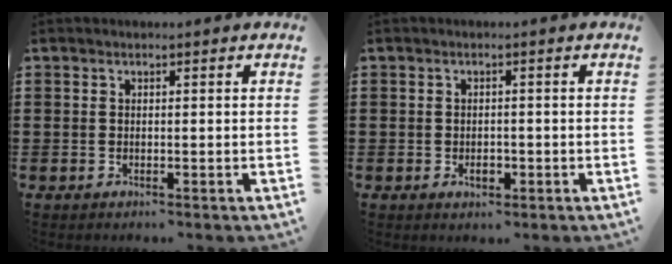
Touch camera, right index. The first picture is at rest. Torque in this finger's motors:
{"motor_torque": [0.86, 0.02, 0.01, 0.03]}